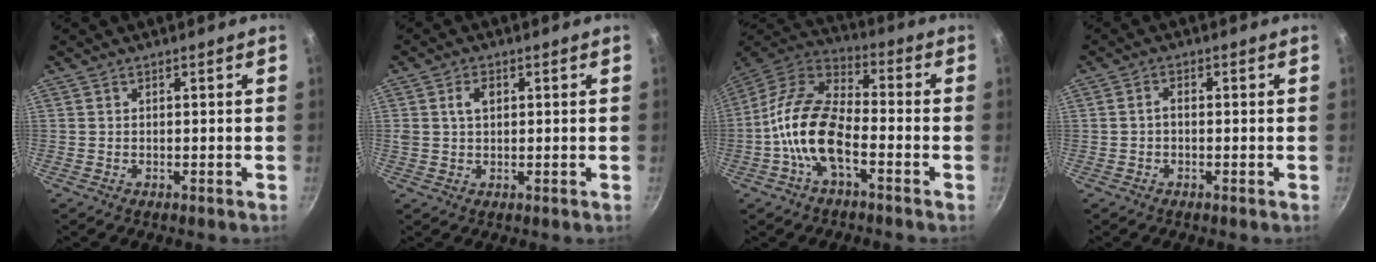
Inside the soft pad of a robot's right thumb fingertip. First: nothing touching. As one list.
[{"total": 3.4, "force": [0.9, 2.2, 2.4], "torque": [-0.032, 0.002, 0.015]}, {"total": 14.1, "force": [-4.6, 6.7, 11.4], "torque": [-0.207, 0.047, -0.107]}, {"total": 1.3, "force": [-0.3, 0.9, 0.9], "torque": [-0.017, 0.010, -0.008]}]